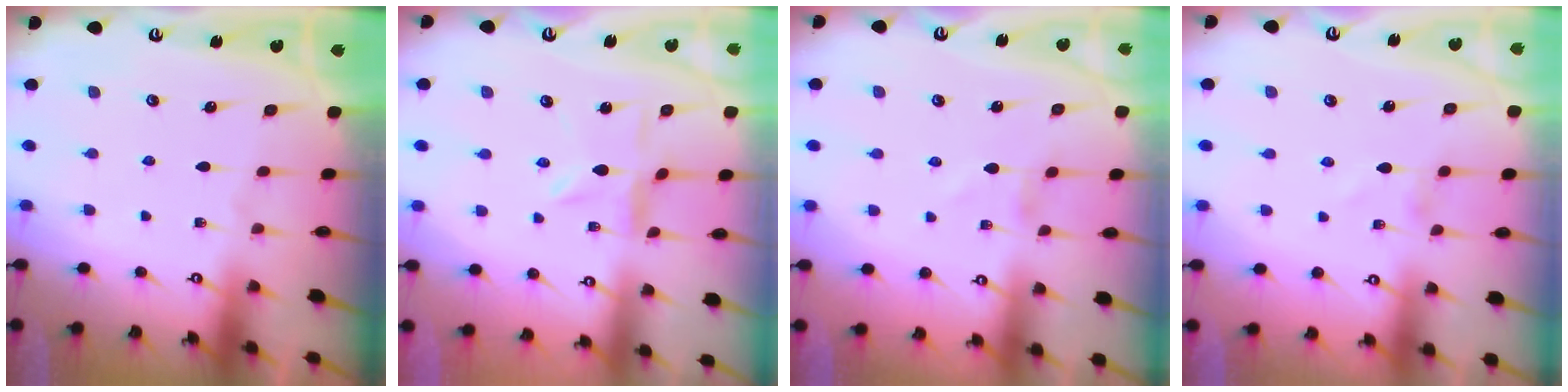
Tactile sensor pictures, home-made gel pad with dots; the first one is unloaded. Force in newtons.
{"total": 2.8, "press": 2.7, "slide": 0.3}
{"total": 0.8, "press": 0.8, "slide": 0.3}
{"total": 0.6, "press": 0.6, "slide": 0.2}